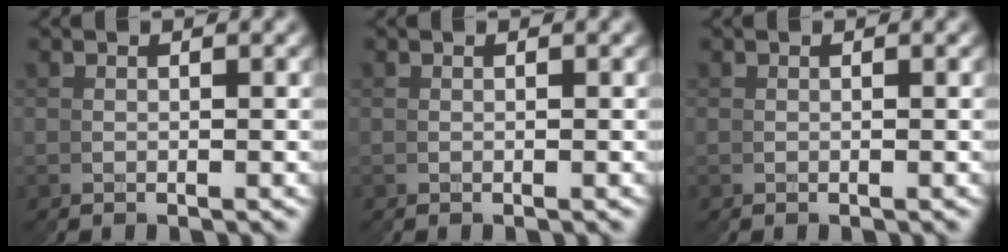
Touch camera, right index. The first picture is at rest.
{"total": 0.0}
{"total": 0.0}